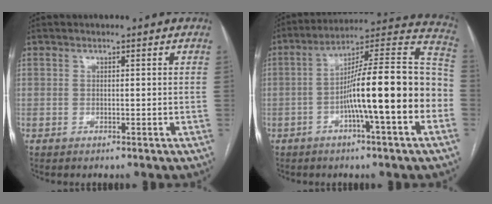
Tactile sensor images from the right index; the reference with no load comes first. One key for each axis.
{"total": 18.2, "fx": -4.2, "fy": 1.1, "fz": 17.7, "tx": -0.258, "ty": 0.027, "tz": -0.071}